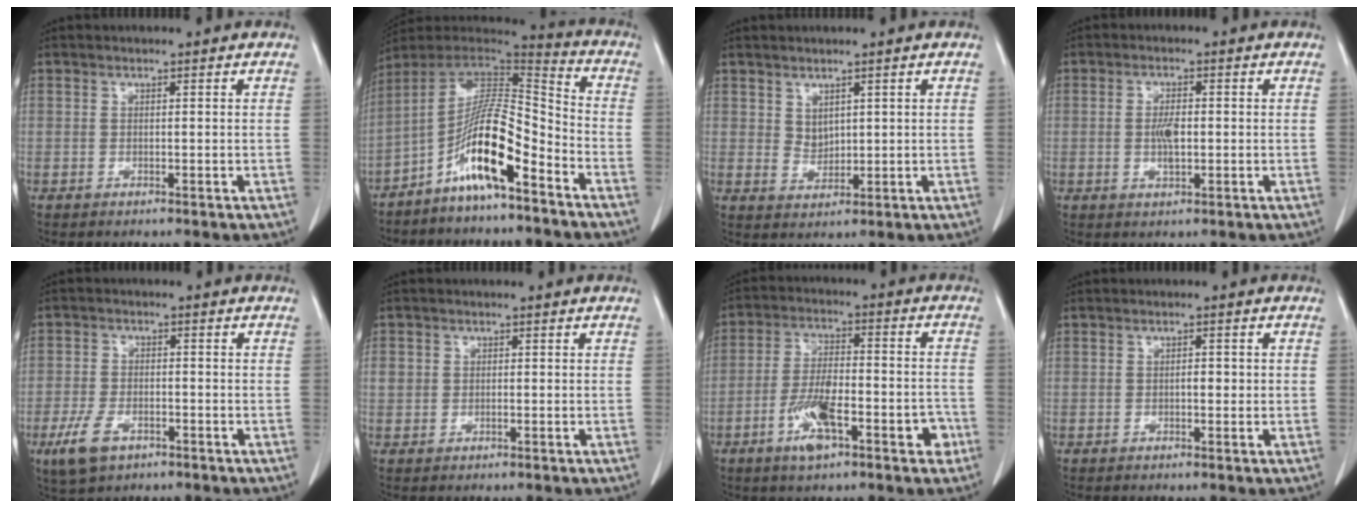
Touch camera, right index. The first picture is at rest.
{"total": 13.8, "force": [-7.2, 2.1, 11.6], "torque": [-0.213, 0.010, -0.131]}
{"total": 2.3, "force": [1.3, 1.5, 1.1], "torque": [-0.021, -0.005, 0.033]}
{"total": 3.5, "force": [-0.3, 1.2, 3.2], "torque": [-0.064, -0.001, -0.003]}
{"total": 5.9, "force": [-3.2, 3.1, 3.8], "torque": [-0.086, -0.006, -0.053]}
{"total": 2.0, "force": [0.1, 1.7, 0.9], "torque": [-0.021, 0.011, 0.004]}
{"total": 10.7, "force": [-5.0, 3.3, 8.9], "torque": [-0.154, 0.015, -0.081]}
{"total": 1.3, "force": [-0.1, 0.5, 1.2], "torque": [-0.020, 0.002, -0.002]}